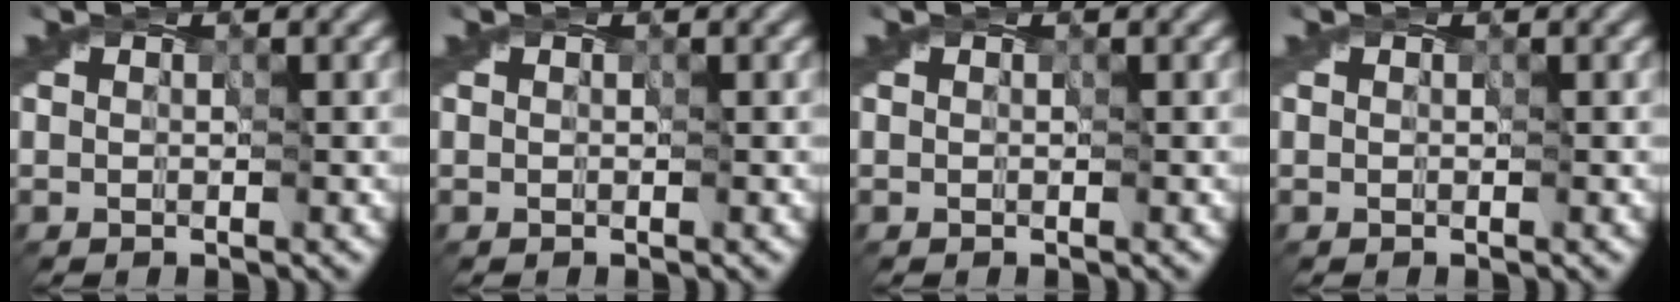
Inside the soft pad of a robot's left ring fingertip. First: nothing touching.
{"total": 0.0}
{"total": 0.0}
{"total": 0.0}